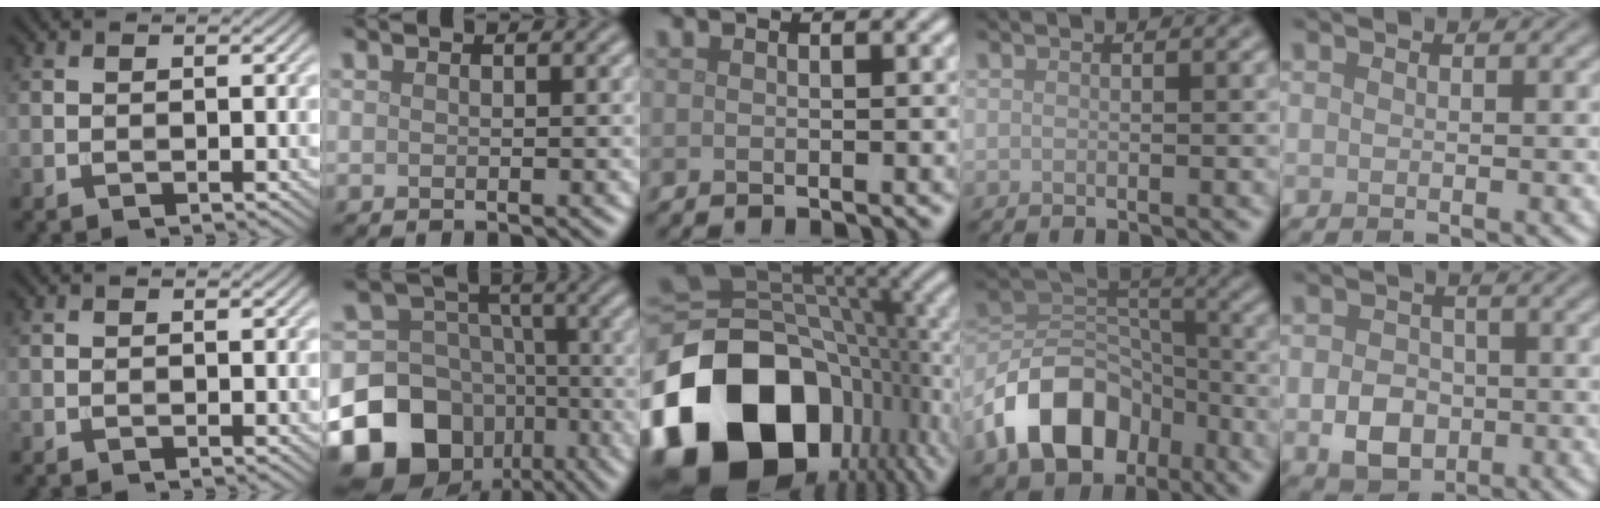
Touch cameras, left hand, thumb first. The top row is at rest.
{"index": {"total": 16.5, "force": [-7.8, 12.9, 6.6], "torque": [-0.147, -0.033, -0.150]}, "middle": {"total": 19.2, "force": [-7.1, 13.0, 12.2], "torque": [-0.264, -0.034, -0.114]}, "ring": {"total": 10.3, "force": [-5.5, 6.9, 5.4], "torque": [-0.096, 0.002, -0.108]}, "little": {"total": 4.8, "force": [-1.2, 3.7, 2.8], "torque": [-0.051, -0.007, -0.023]}}